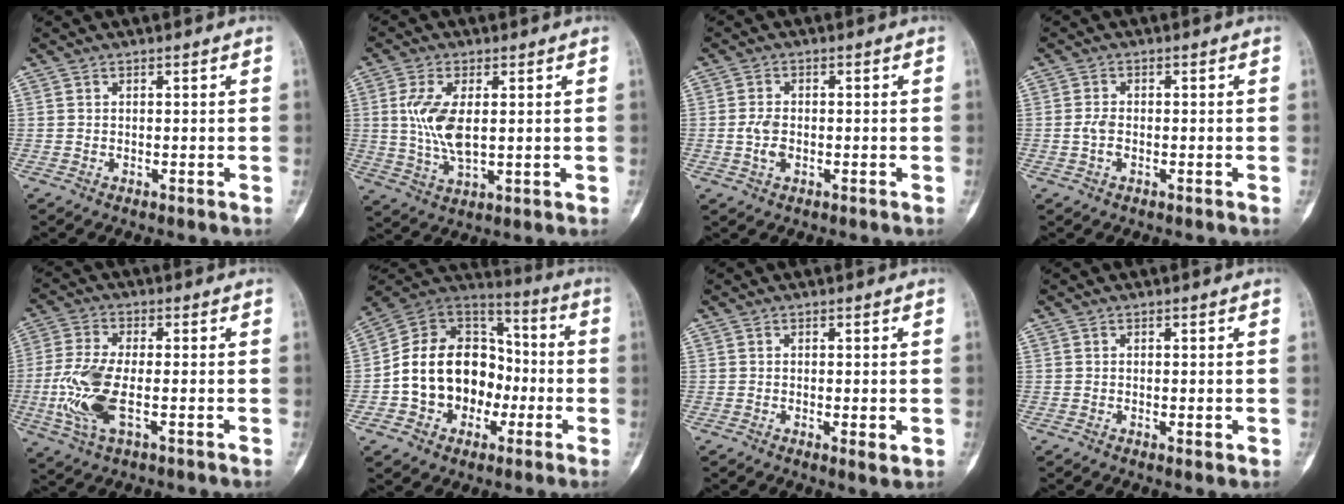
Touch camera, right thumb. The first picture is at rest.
{"total": 9.2, "force": [1.2, 4.4, 8.0], "torque": [-0.168, -0.011, 0.030]}
{"total": 3.6, "force": [-0.7, 2.3, 2.7], "torque": [-0.051, 0.007, -0.015]}
{"total": 2.5, "force": [-0.6, 1.5, 1.9], "torque": [-0.042, 0.008, -0.014]}
{"total": 11.3, "force": [-2.4, 4.6, 10.0], "torque": [-0.235, 0.002, -0.045]}
{"total": 19.2, "force": [-3.5, 15.1, 11.4], "torque": [-0.143, 0.059, -0.057]}
{"total": 2.5, "force": [-0.4, 0.8, 2.3], "torque": [-0.037, -0.008, -0.006]}
{"total": 1.7, "force": [-0.3, 0.6, 1.5], "torque": [-0.021, -0.004, -0.001]}